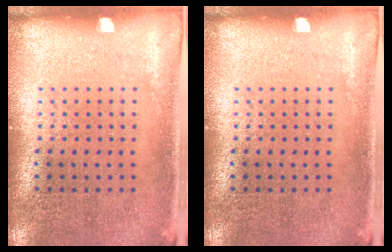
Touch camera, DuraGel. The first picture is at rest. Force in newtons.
{"total": 0.0}